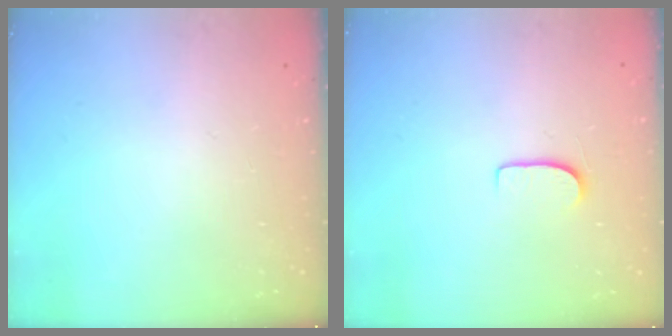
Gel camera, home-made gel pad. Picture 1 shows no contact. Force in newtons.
{"total": 5.9, "press": 5.9, "slide": 0.5}